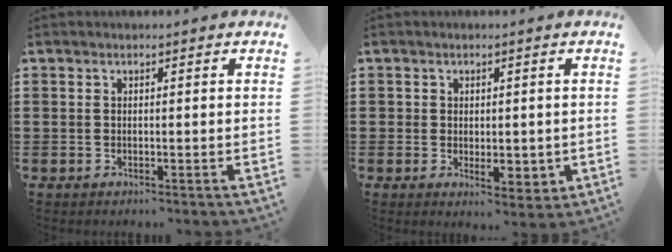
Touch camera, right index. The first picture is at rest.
{"total": 2.4, "force": [0.0, 2.0, 1.4], "torque": [-0.021, 0.004, -0.001]}